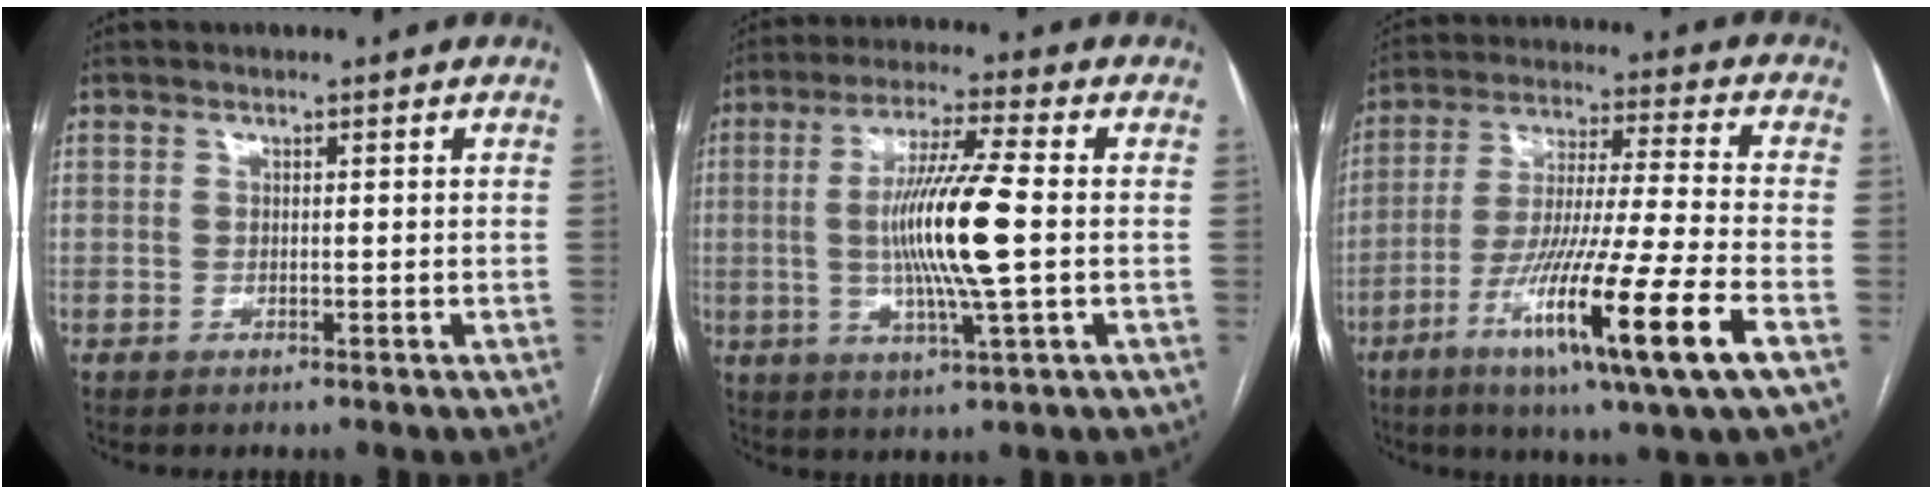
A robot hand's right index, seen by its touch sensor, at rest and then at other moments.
{"total": 12.5, "force": [-0.4, 0.1, 12.5], "torque": [-0.240, -0.005, -0.009]}
{"total": 19.5, "force": [-8.6, -0.8, 17.5], "torque": [-0.319, -0.040, -0.153]}